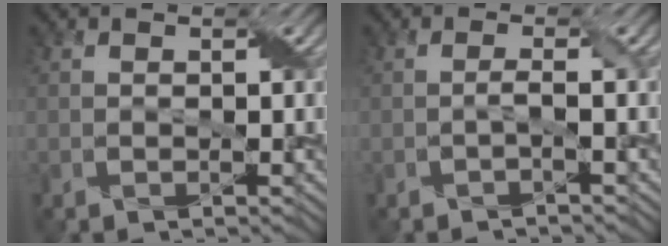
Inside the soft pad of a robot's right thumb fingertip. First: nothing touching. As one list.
[{"total": 1.2, "force": [-0.4, -0.1, 1.1], "torque": [-0.022, 0.006, -0.009]}]